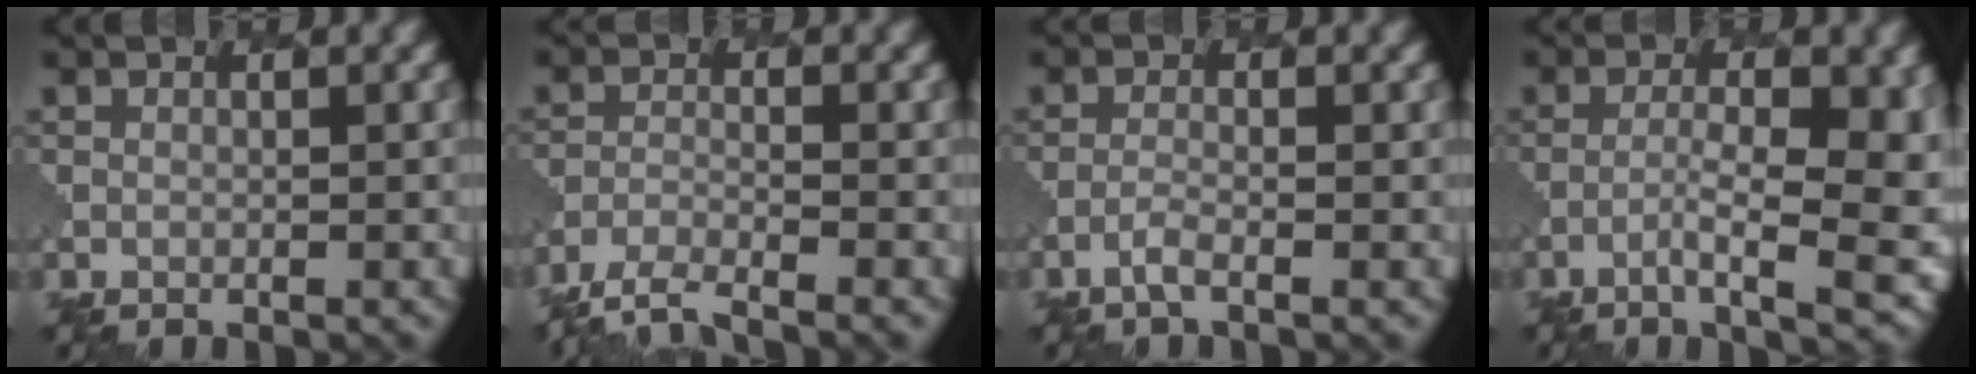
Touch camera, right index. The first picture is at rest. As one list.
[{"total": 4.3, "force": [-3.8, 0.6, 1.8], "torque": [-0.038, -0.009, -0.079]}, {"total": 1.3, "force": [-0.7, 0.3, 1.0], "torque": [-0.018, 0.005, -0.025]}, {"total": 8.1, "force": [-2.4, 2.2, 7.4], "torque": [-0.115, -0.006, -0.034]}]